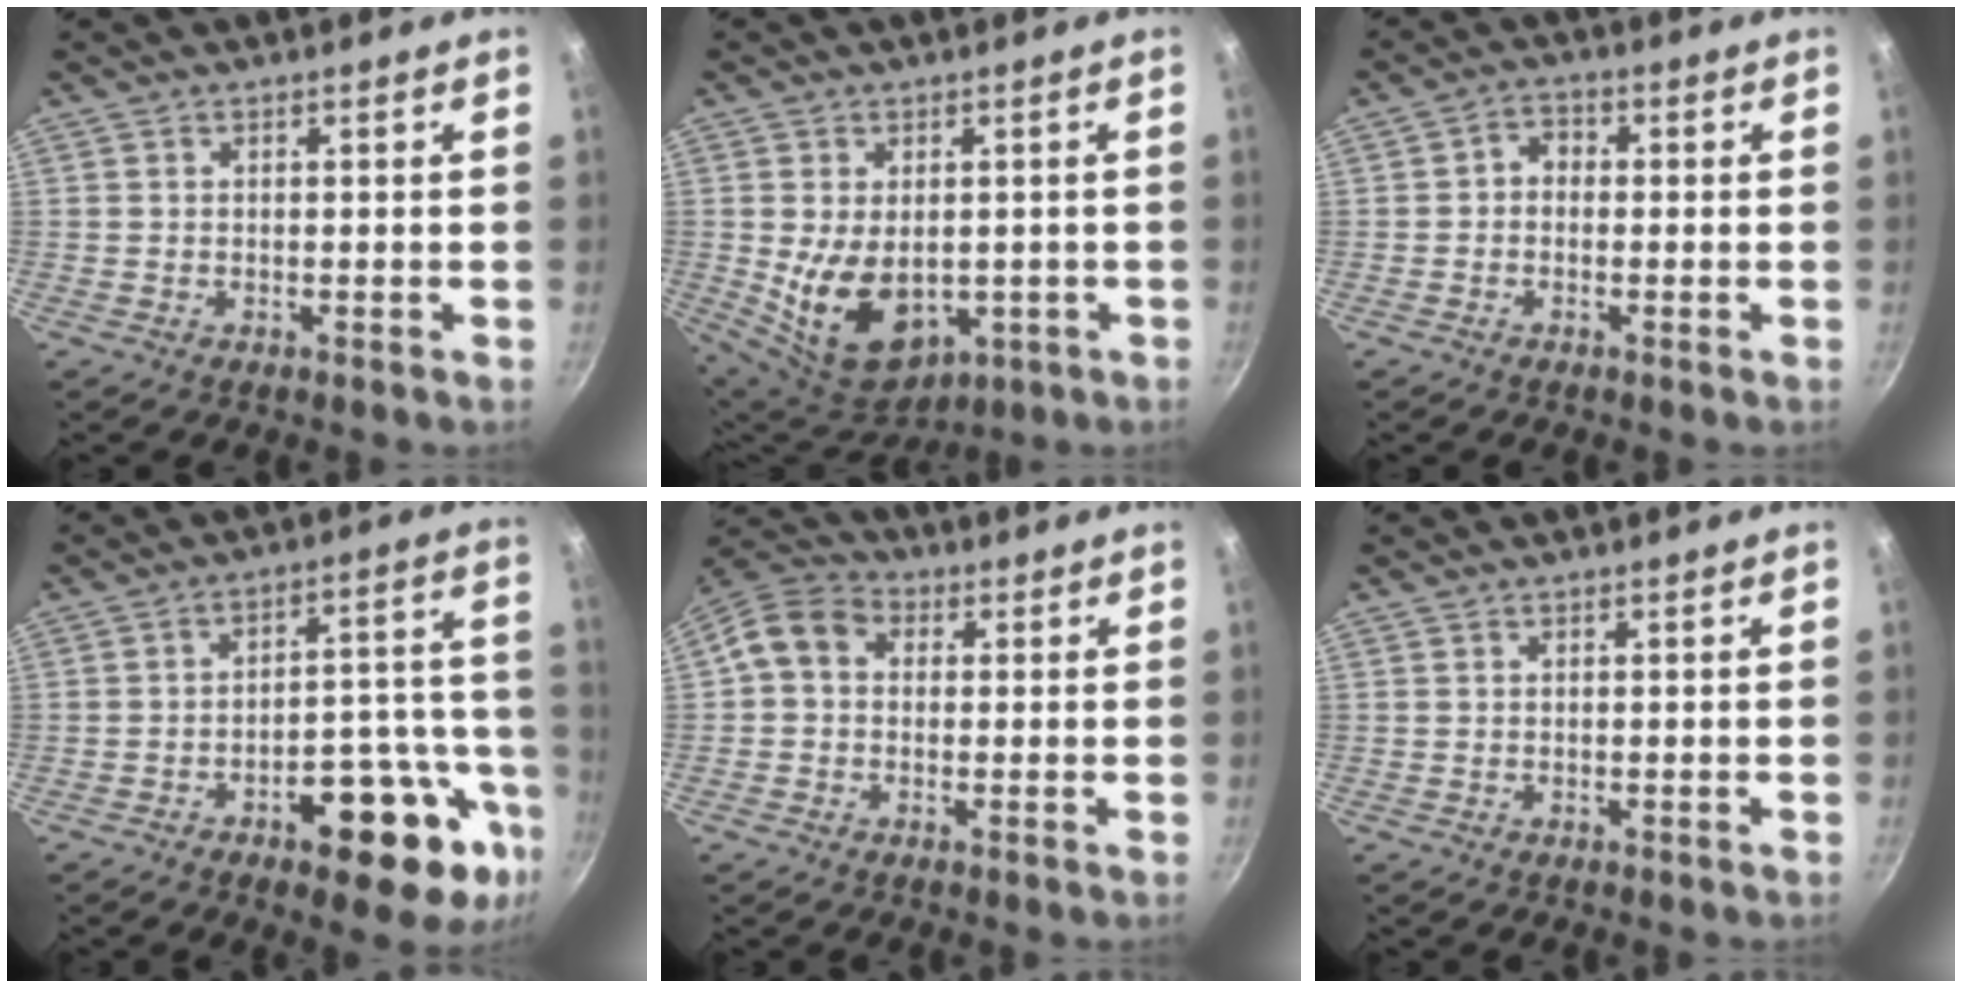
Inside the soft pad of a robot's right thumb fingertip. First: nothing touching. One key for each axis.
{"total": 13.3, "fx": -1.2, "fy": 8.8, "fz": 9.9, "tx": -0.146, "ty": -0.016, "tz": 0.009}
{"total": 3.0, "fx": -0.4, "fy": 2.5, "fz": 1.6, "tx": -0.016, "ty": 0.011, "tz": -0.015}
{"total": 18.4, "fx": -8.6, "fy": 8.0, "fz": 14.1, "tx": -0.135, "ty": 0.055, "tz": -0.114}
{"total": 7.3, "fx": 0.5, "fy": 6.0, "fz": 4.2, "tx": -0.068, "ty": 0.021, "tz": -0.014}
{"total": 0.0}